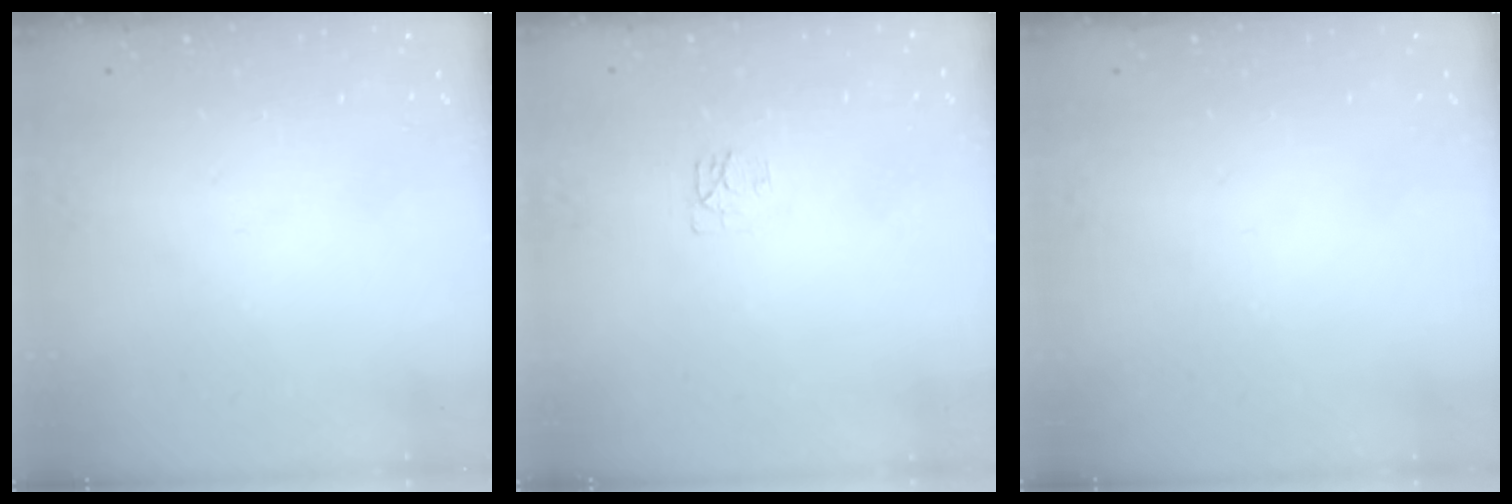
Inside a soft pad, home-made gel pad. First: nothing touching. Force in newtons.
{"total": 4.4, "press": 4.4, "slide": 0.7}
{"total": 0.0}